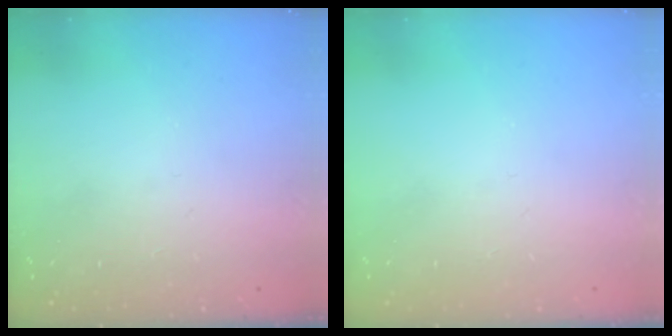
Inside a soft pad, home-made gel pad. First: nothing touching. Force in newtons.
{"total": 0.0}